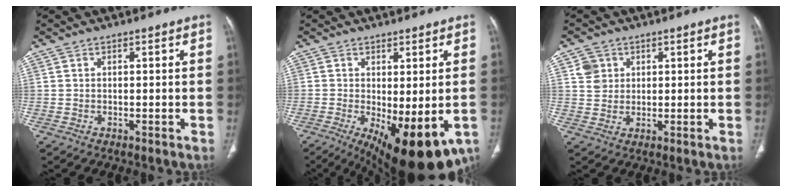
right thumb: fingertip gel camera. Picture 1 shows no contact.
{"total": 15.5, "force": [-5.8, 5.8, 13.1], "torque": [-0.179, -0.018, -0.071]}
{"total": 3.9, "force": [1.5, 3.5, 0.9], "torque": [-0.001, -0.004, 0.029]}